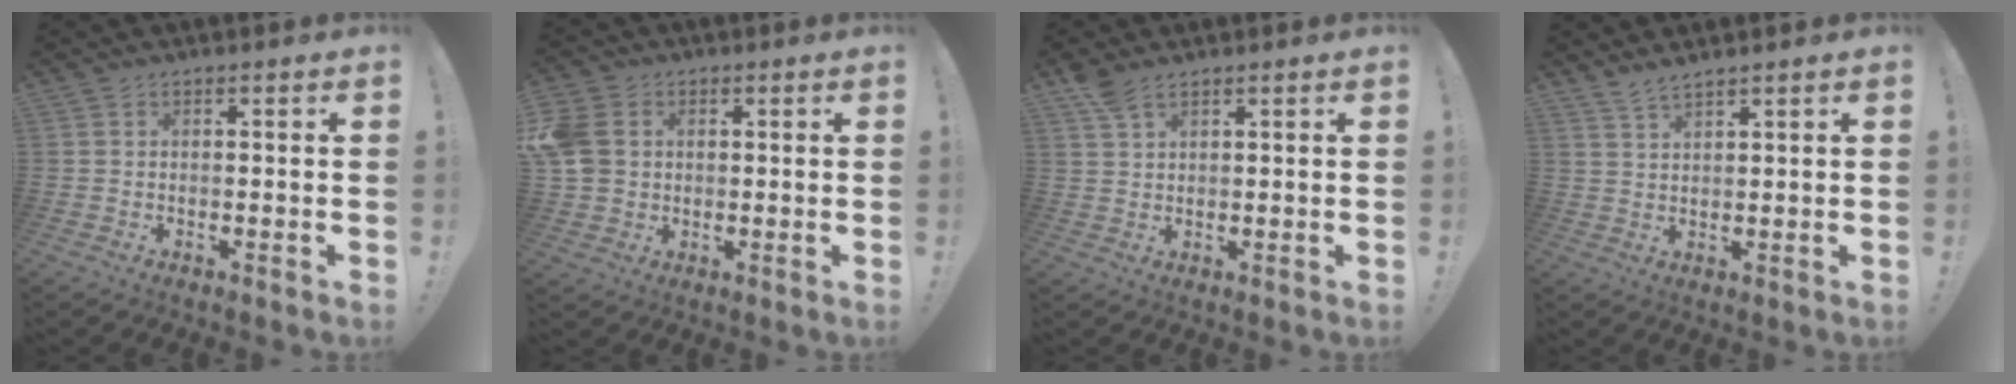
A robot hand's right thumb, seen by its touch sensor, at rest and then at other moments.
{"total": 10.1, "force": [1.5, 8.4, 5.3], "torque": [-0.112, 0.005, 0.035]}
{"total": 4.7, "force": [3.6, 1.8, 2.5], "torque": [-0.047, -0.012, 0.069]}
{"total": 3.2, "force": [2.9, 0.0, 1.3], "torque": [-0.022, -0.022, 0.052]}